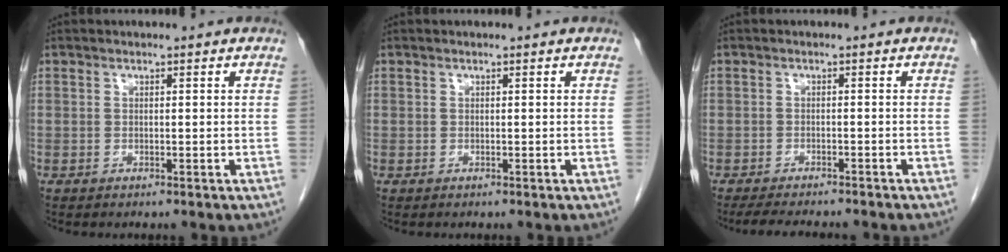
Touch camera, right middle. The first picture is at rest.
{"total": 0.0}
{"total": 8.1, "force": [-7.1, 1.3, 3.7], "torque": [-0.051, -0.010, -0.100]}